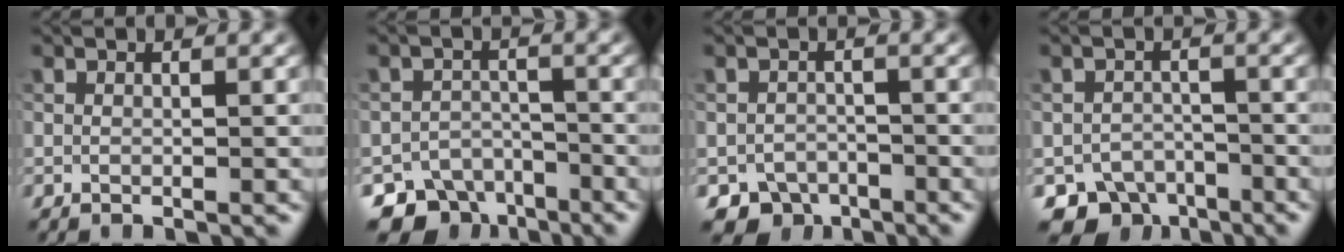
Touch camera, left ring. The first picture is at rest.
{"total": 6.4, "force": [-5.1, 3.7, 1.0], "torque": [0.009, -0.012, -0.069]}
{"total": 3.1, "force": [-2.3, 2.1, 0.5], "torque": [0.005, -0.004, -0.044]}
{"total": 4.5, "force": [-3.4, 2.8, 1.0], "torque": [-0.003, -0.009, -0.056]}